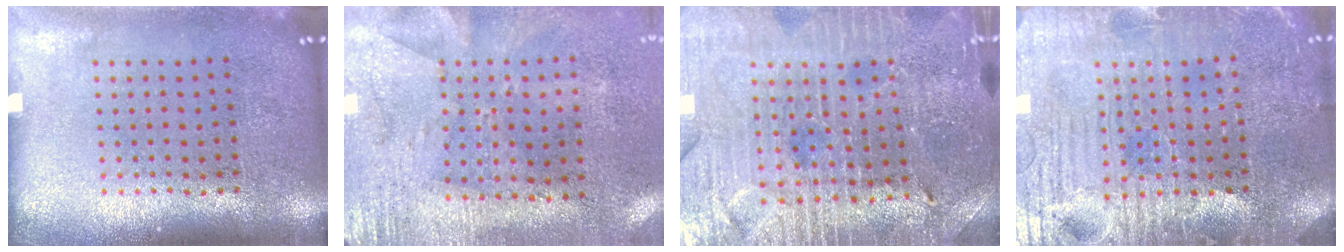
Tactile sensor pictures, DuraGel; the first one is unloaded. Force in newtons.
{"total": 2.8, "press": 2.3, "slide": 1.7}
{"total": 3.5, "press": 3.5, "slide": 0.7}
{"total": 4.0, "press": 3.9, "slide": 1.0}